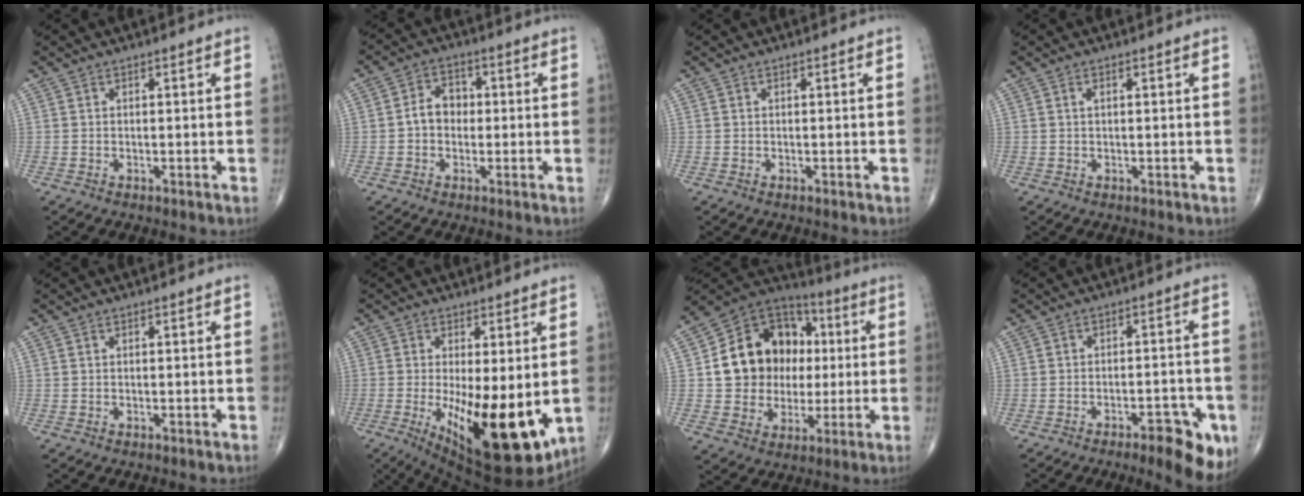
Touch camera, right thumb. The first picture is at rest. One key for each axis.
{"total": 5.3, "fx": -0.4, "fy": 4.2, "fz": 3.2, "tx": -0.037, "ty": 0.020, "tz": -0.016}
{"total": 0.0}
{"total": 1.0, "fx": 0.3, "fy": 0.4, "fz": 0.9, "tx": -0.017, "ty": 0.006, "tz": 0.006}
{"total": 0.0}
{"total": 18.0, "fx": -3.0, "fy": 6.6, "fz": 16.5, "tx": -0.235, "ty": -0.036, "tz": -0.020}
{"total": 18.6, "fx": 1.8, "fy": 15.4, "fz": 10.2, "tx": -0.126, "ty": 0.025, "tz": 0.037}
{"total": 9.6, "fx": -4.8, "fy": 3.3, "fz": 7.7, "tx": -0.081, "ty": 0.020, "tz": -0.058}